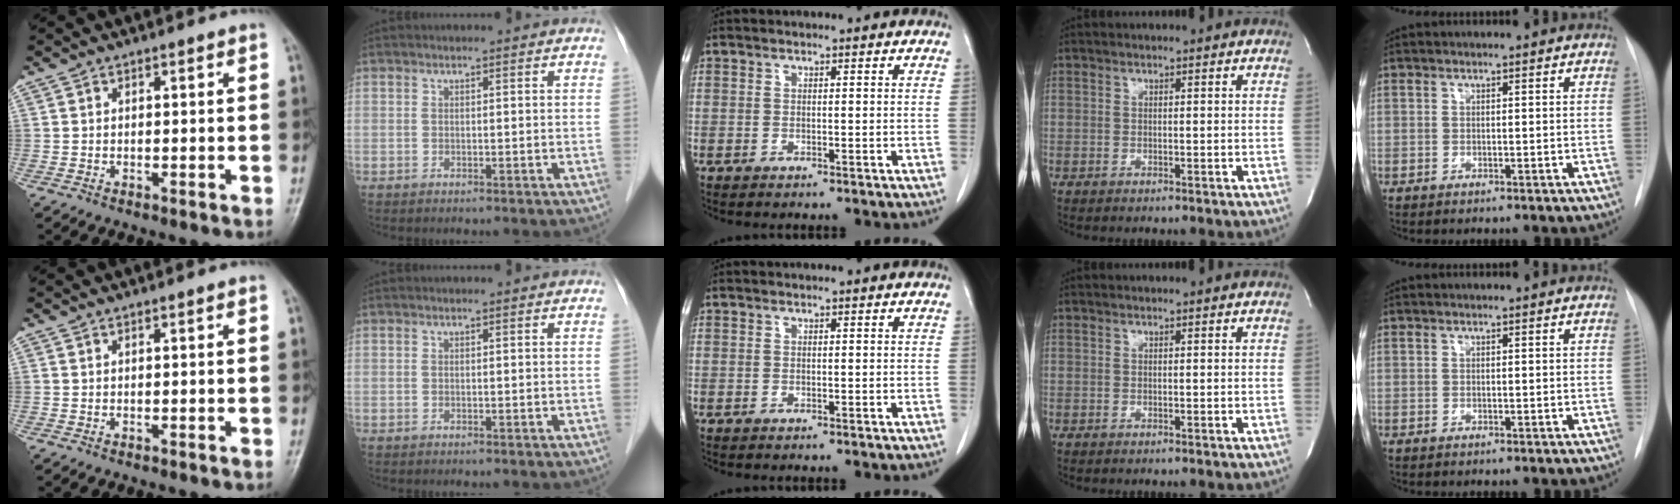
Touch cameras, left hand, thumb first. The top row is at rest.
{}